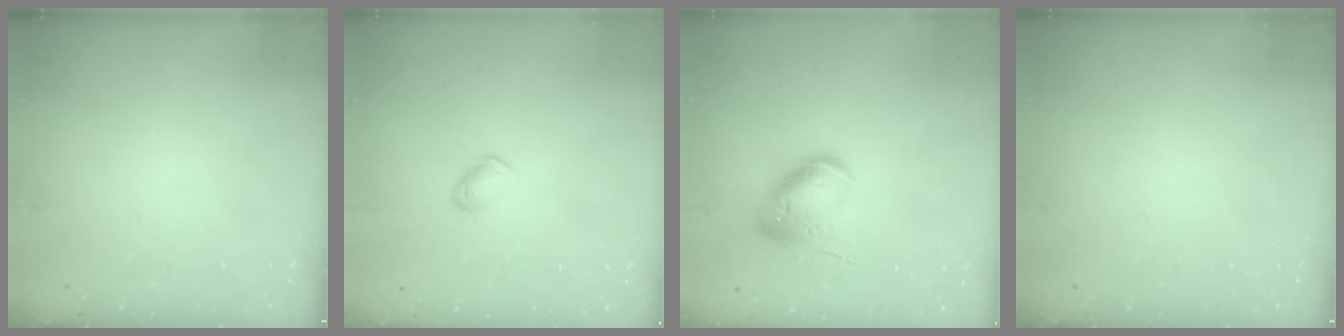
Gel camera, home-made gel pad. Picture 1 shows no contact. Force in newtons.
{"total": 7.2, "press": 7.1, "slide": 0.9}
{"total": 14.4, "press": 14.2, "slide": 2.0}
{"total": 0.0}